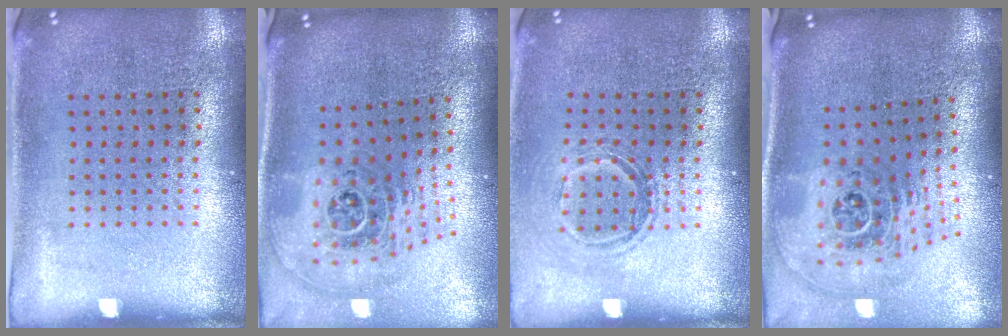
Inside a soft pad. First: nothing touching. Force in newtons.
{"total": 2.4, "press": 1.6, "slide": 1.7}
{"total": 1.5, "press": 1.2, "slide": 0.9}
{"total": 2.6, "press": 1.8, "slide": 1.9}